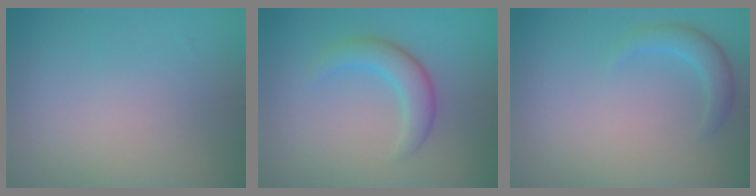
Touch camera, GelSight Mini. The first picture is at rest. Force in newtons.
{"total": 3.2, "press": 3.2, "slide": 0.2}
{"total": 2.1, "press": 2.1, "slide": 0.2}